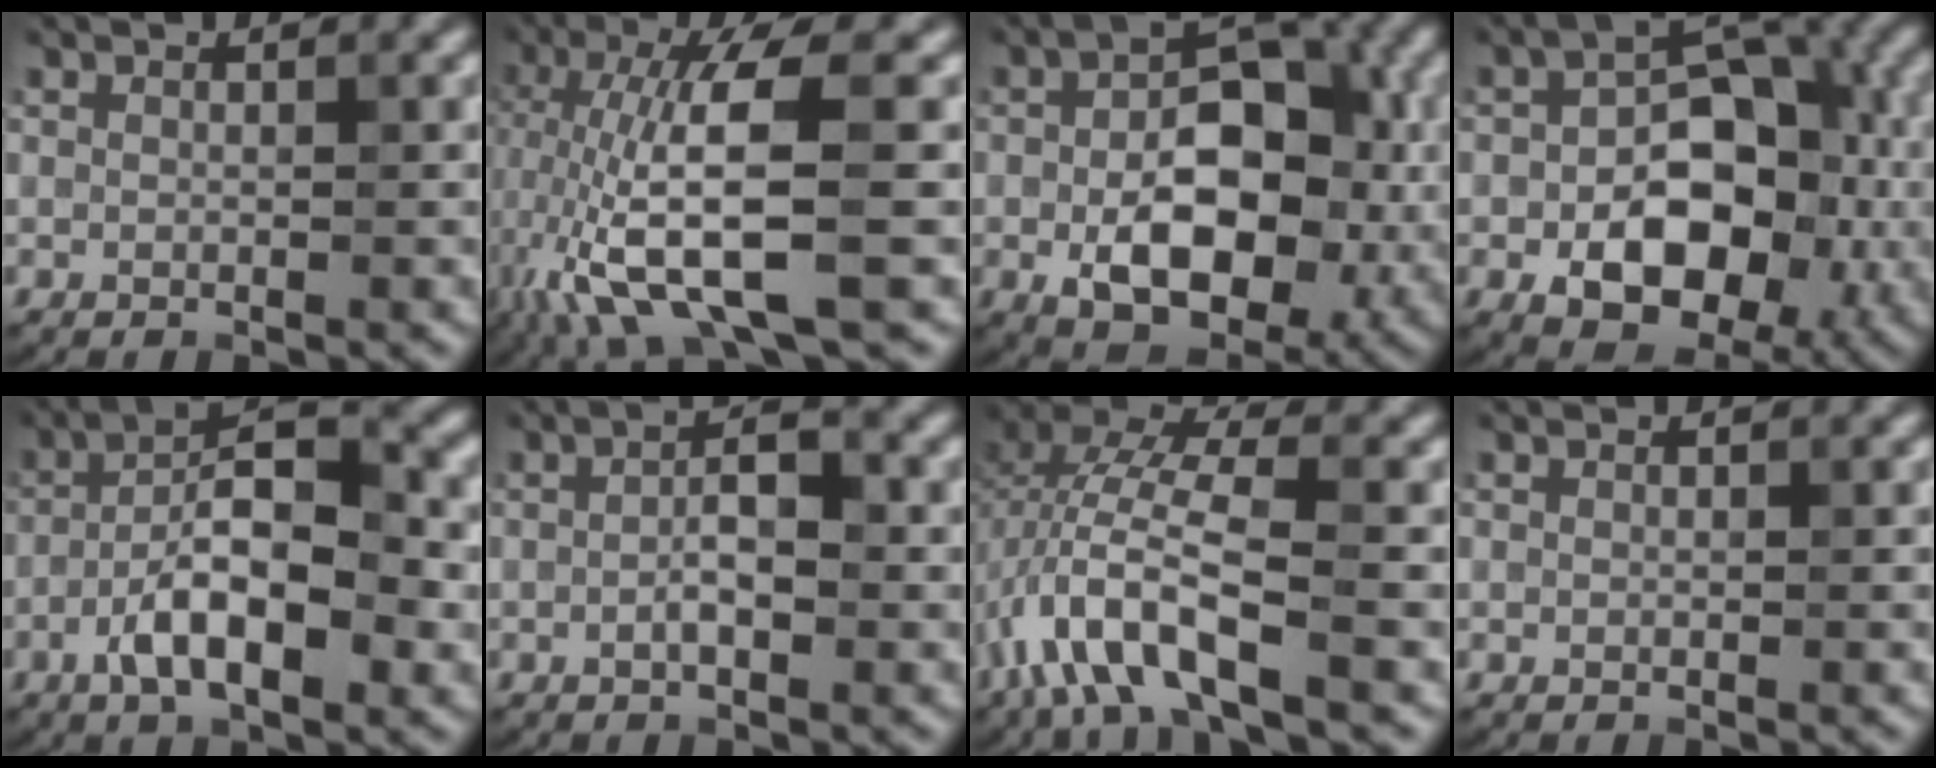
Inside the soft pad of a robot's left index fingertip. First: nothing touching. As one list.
[{"total": 10.3, "force": [-2.4, 2.6, 9.6], "torque": [-0.197, 0.000, -0.042]}, {"total": 10.9, "force": [-1.9, 6.6, 8.5], "torque": [-0.140, -0.007, -0.025]}, {"total": 11.2, "force": [-2.9, 7.0, 8.2], "torque": [-0.113, -0.002, -0.041]}, {"total": 8.5, "force": [-2.9, 2.9, 7.4], "torque": [-0.115, 0.020, -0.054]}, {"total": 3.2, "force": [-0.5, 1.0, 3.0], "torque": [-0.054, 0.004, -0.013]}, {"total": 7.2, "force": [-3.1, 2.4, 6.1], "torque": [-0.127, 0.013, -0.067]}, {"total": 0.0}]